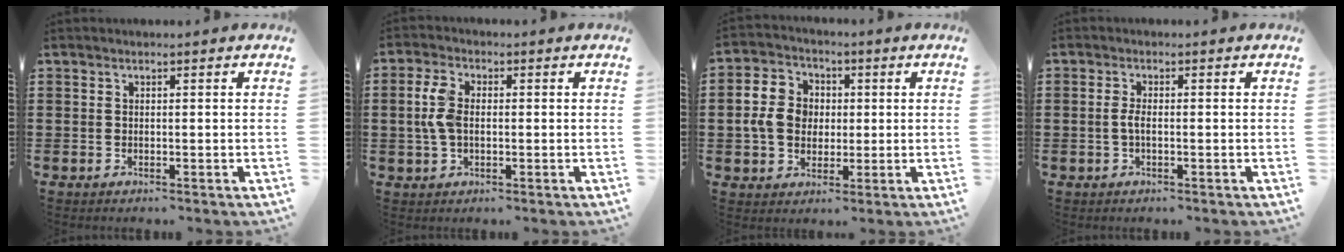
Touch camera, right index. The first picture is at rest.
{"total": 5.2, "force": [0.2, 3.0, 4.3], "torque": [-0.109, 0.005, -0.004]}
{"total": 7.5, "force": [0.0, 6.3, 4.1], "torque": [-0.114, 0.013, -0.006]}
{"total": 1.9, "force": [-0.4, 0.5, 1.8], "torque": [-0.048, -0.005, -0.012]}